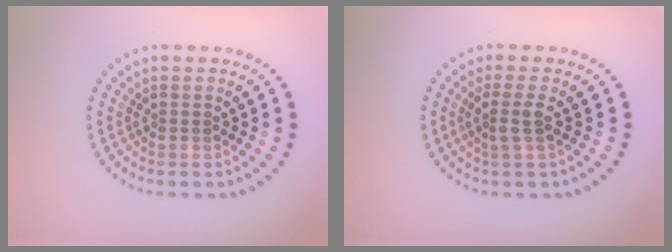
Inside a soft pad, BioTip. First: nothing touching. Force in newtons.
{"total": 1.9, "press": 1.5, "slide": 1.1}